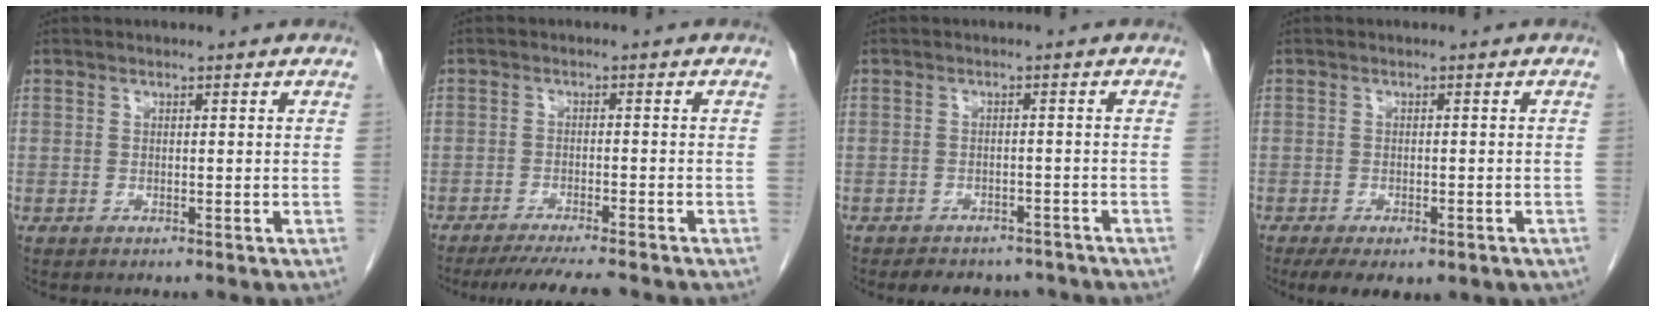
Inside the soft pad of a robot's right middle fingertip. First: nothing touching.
{"total": 8.6, "force": [-7.5, 0.2, 4.1], "torque": [-0.052, -0.019, -0.115]}
{"total": 7.5, "force": [-6.6, 3.1, 1.5], "torque": [-0.017, 0.004, -0.076]}
{"total": 8.9, "force": [-5.8, 4.1, 5.4], "torque": [-0.079, -0.008, -0.075]}